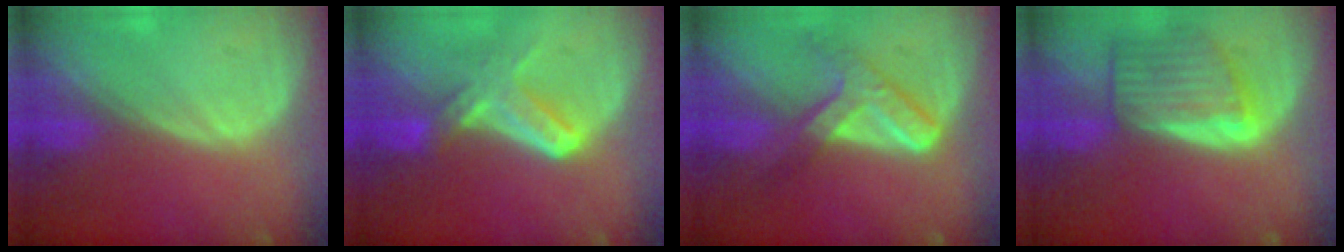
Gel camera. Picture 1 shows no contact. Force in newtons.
{"total": 5.8, "press": 5.8, "slide": 0.3}
{"total": 7.2, "press": 6.1, "slide": 3.9}
{"total": 7.8, "press": 7.1, "slide": 3.2}